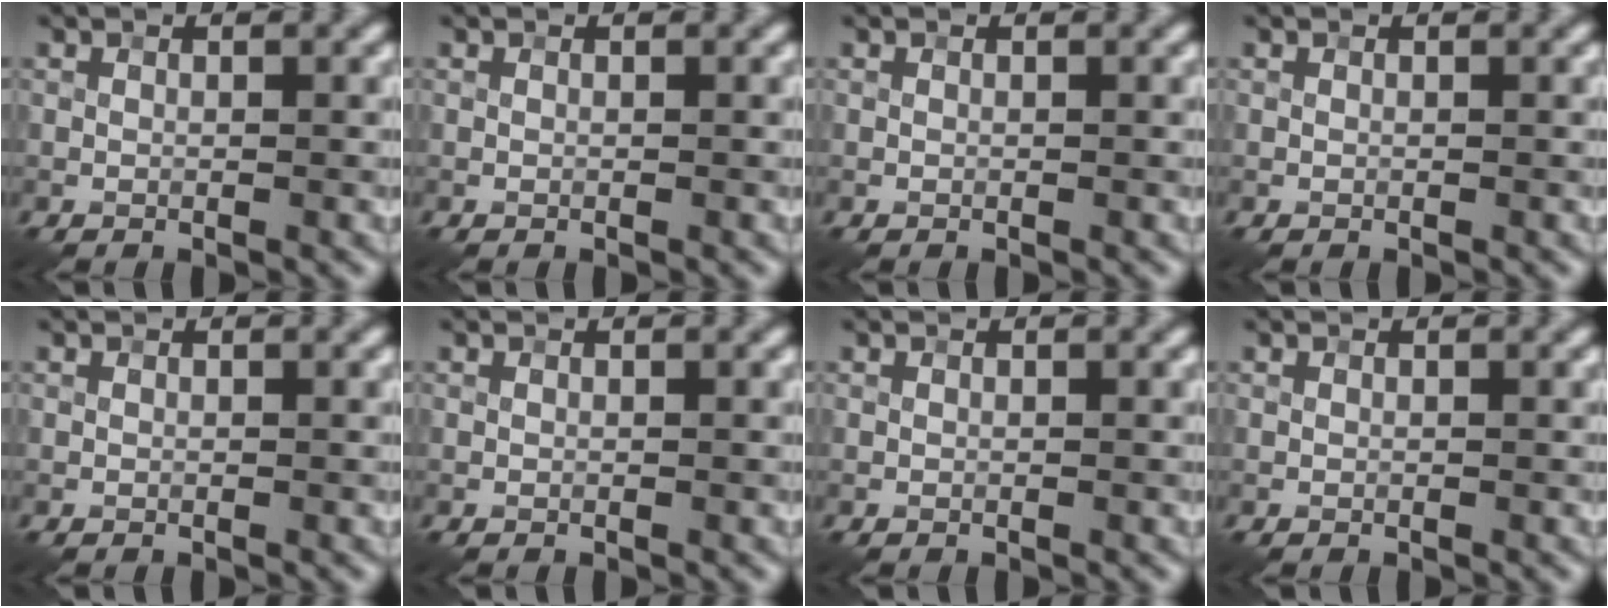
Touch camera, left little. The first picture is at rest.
{"total": 0.0}
{"total": 0.0}
{"total": 0.0}
{"total": 0.0}
{"total": 0.0}
{"total": 0.0}
{"total": 0.0}